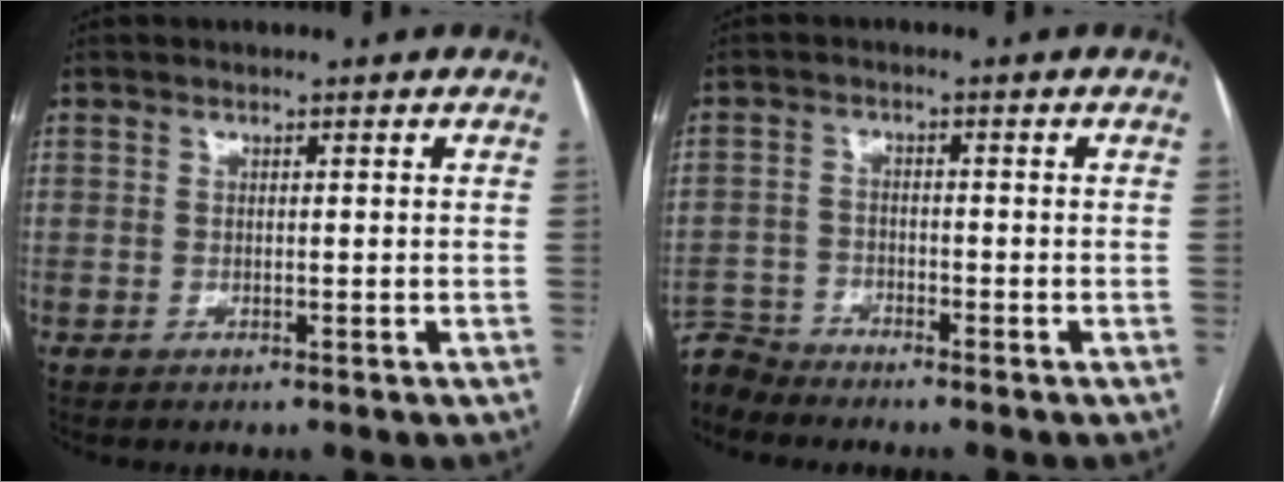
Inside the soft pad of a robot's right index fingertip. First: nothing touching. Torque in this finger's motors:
{"motor_torque": [-1.54, -0.60, -1.05, -0.21]}